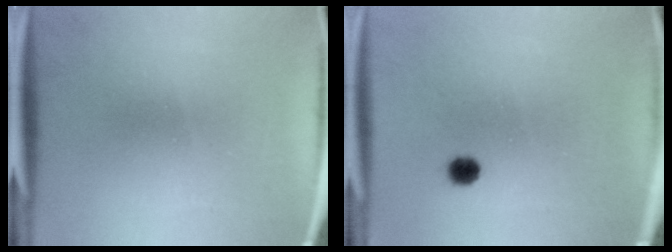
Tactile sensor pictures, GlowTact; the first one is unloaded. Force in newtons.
{"total": 1.9}